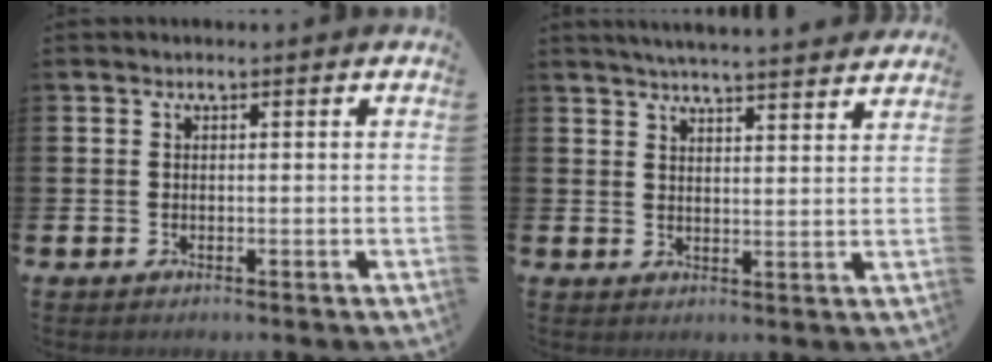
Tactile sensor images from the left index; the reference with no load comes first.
{"total": 4.8, "force": [4.7, -0.6, 0.7], "torque": [-0.024, -0.027, 0.083]}